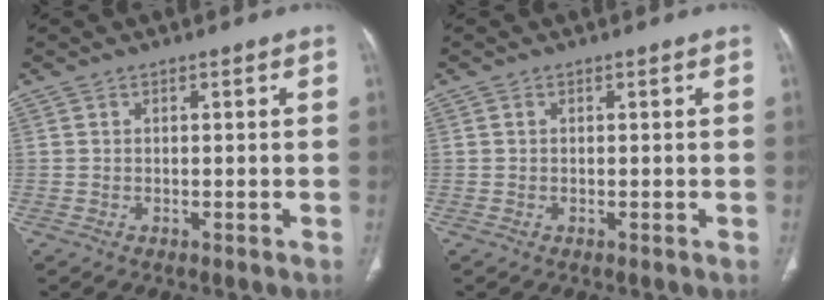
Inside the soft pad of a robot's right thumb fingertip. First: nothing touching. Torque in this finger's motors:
{"motor_torque": [-0.16, 0.36, -0.37, -0.18, 0.03]}